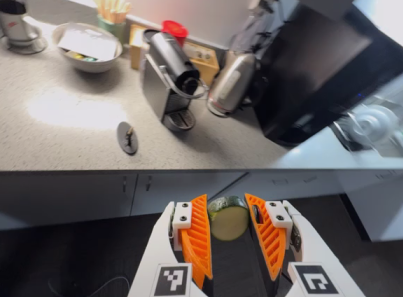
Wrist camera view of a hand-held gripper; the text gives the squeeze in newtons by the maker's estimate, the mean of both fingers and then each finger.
{"total": 10.8, "left": 10.9, "right": 10.7}